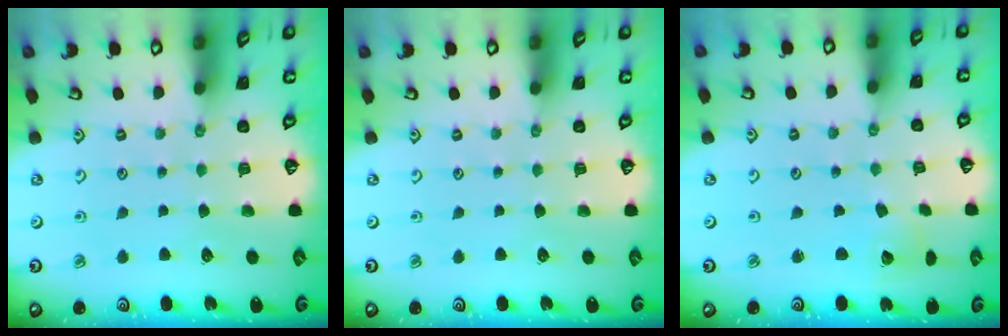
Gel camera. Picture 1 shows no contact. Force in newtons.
{"total": 0.0}
{"total": 2.2, "press": 2.2, "slide": 0.3}